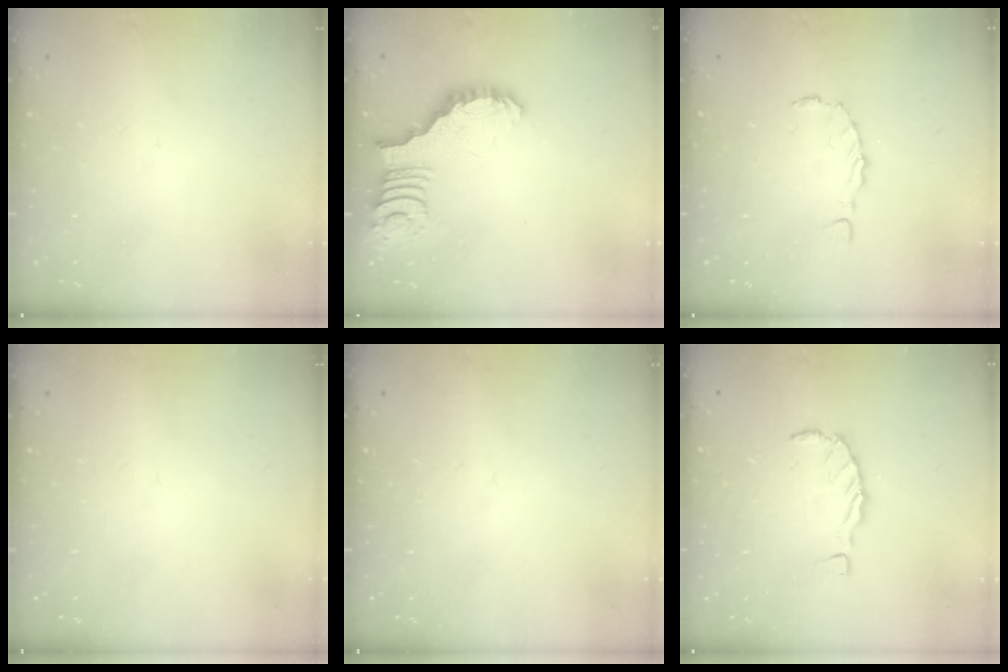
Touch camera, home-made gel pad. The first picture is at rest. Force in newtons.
{"total": 2.6, "press": 2.6, "slide": 0.3}
{"total": 1.5, "press": 1.4, "slide": 0.3}
{"total": 0.0}
{"total": 0.0}
{"total": 0.0}